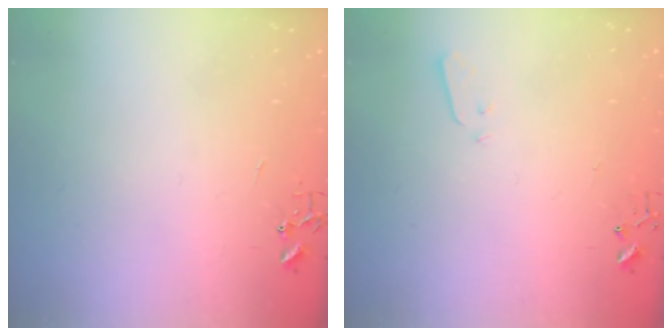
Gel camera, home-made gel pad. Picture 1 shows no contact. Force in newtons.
{"total": 2.9, "press": 2.8, "slide": 0.7}